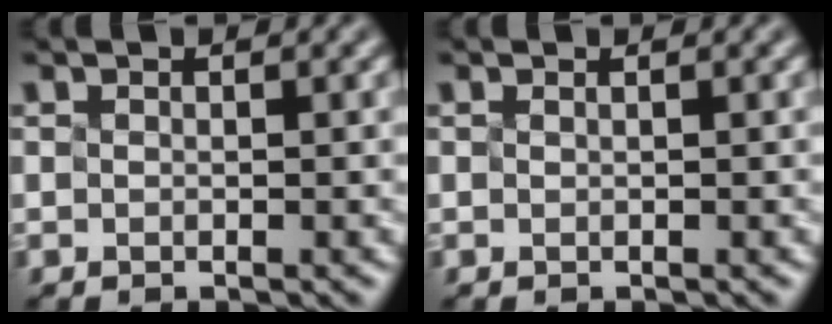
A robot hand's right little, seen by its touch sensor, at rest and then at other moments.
{"total": 0.8, "force": [0.3, 0.5, 0.5], "torque": [0.003, 0.009, -0.002]}